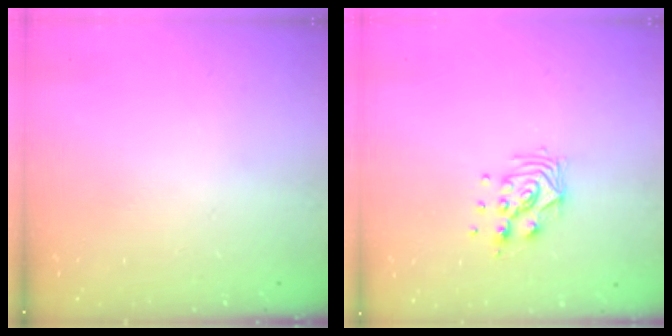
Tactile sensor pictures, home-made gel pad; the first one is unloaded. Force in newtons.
{"total": 8.8, "press": 8.7, "slide": 0.9}